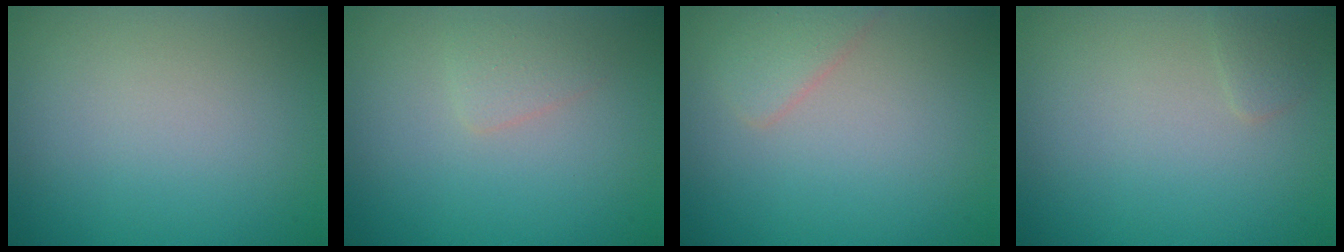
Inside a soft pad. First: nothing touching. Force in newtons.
{"total": 1.2, "press": 1.2, "slide": 0.0}
{"total": 1.6, "press": 1.6, "slide": 0.1}
{"total": 0.8, "press": 0.8, "slide": 0.0}